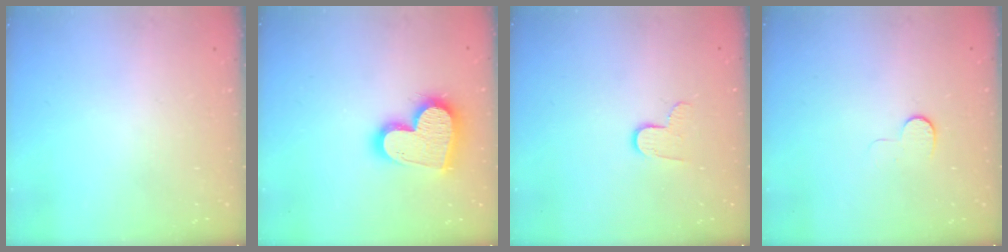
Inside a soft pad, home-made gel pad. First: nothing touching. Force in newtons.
{"total": 18.6, "press": 18.5, "slide": 1.7}
{"total": 5.7, "press": 5.7, "slide": 0.4}
{"total": 5.1, "press": 5.1, "slide": 0.5}